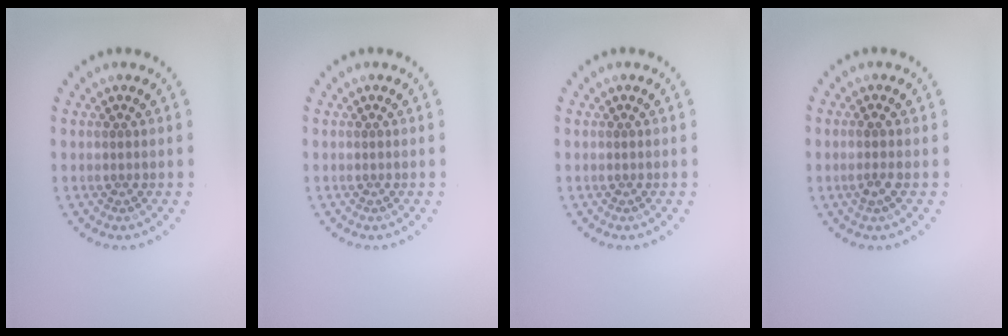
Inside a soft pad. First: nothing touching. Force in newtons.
{"total": 0.0}
{"total": 0.0}
{"total": 1.1, "press": 0.9, "slide": 0.5}